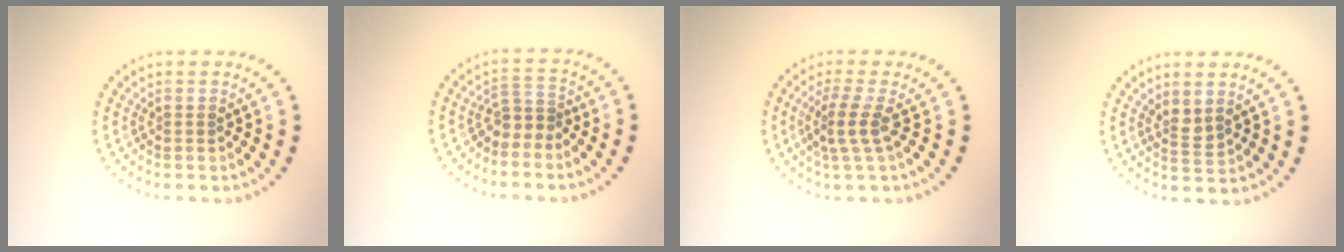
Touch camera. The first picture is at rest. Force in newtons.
{"total": 2.0, "press": 1.3, "slide": 1.5}
{"total": 2.6, "press": 1.9, "slide": 1.9}
{"total": 1.5, "press": 1.2, "slide": 0.9}